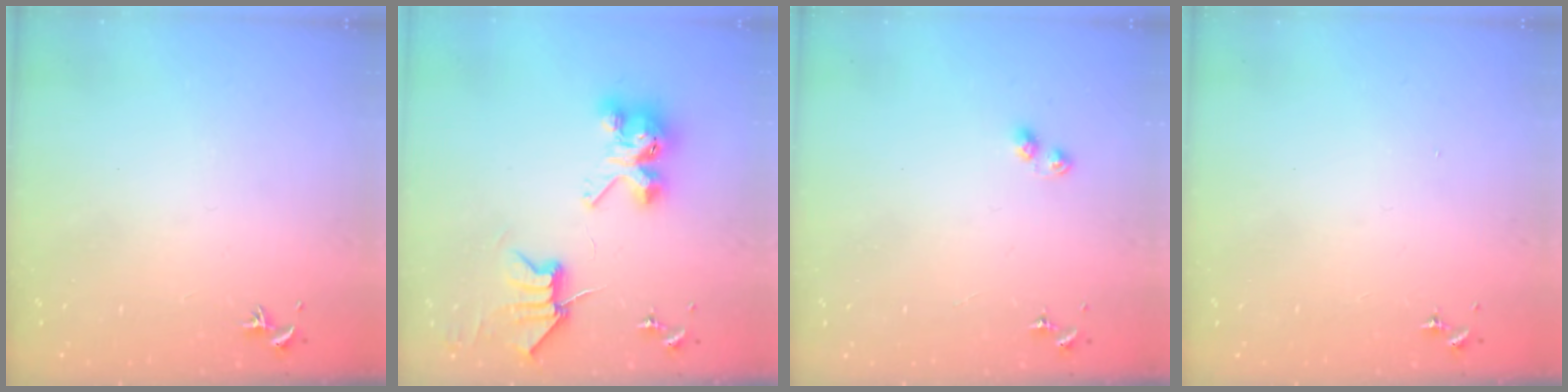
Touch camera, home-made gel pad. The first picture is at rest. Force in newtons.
{"total": 9.2, "press": 9.2, "slide": 0.6}
{"total": 3.0, "press": 3.0, "slide": 0.3}
{"total": 0.0}